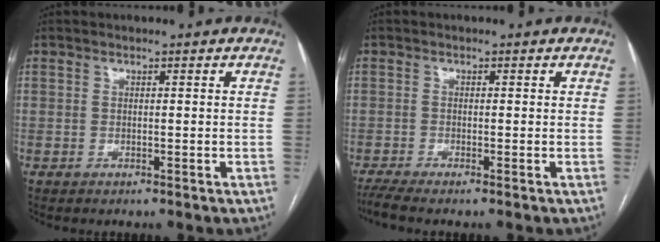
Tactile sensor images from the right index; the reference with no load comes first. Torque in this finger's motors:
{"motor_torque": [0.35, -0.38, 0.12, 0.02]}